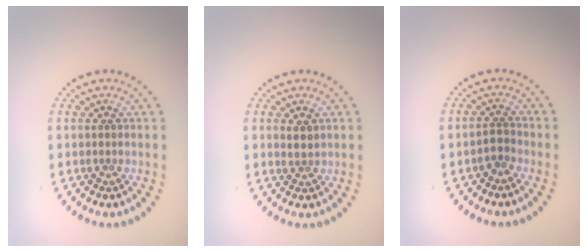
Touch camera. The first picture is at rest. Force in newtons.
{"total": 1.2, "press": 1.0, "slide": 0.7}
{"total": 1.4, "press": 1.1, "slide": 0.7}